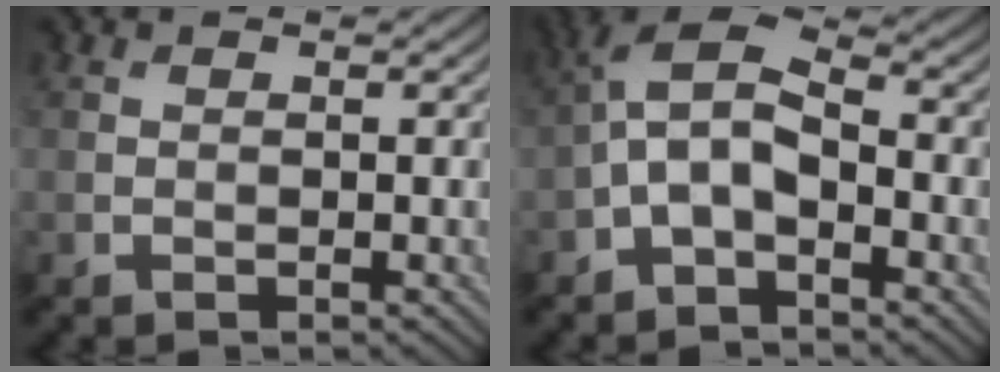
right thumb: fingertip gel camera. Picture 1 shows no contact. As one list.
[{"total": 7.1, "force": [-2.0, 3.7, 5.8], "torque": [-0.121, 0.018, -0.052]}]